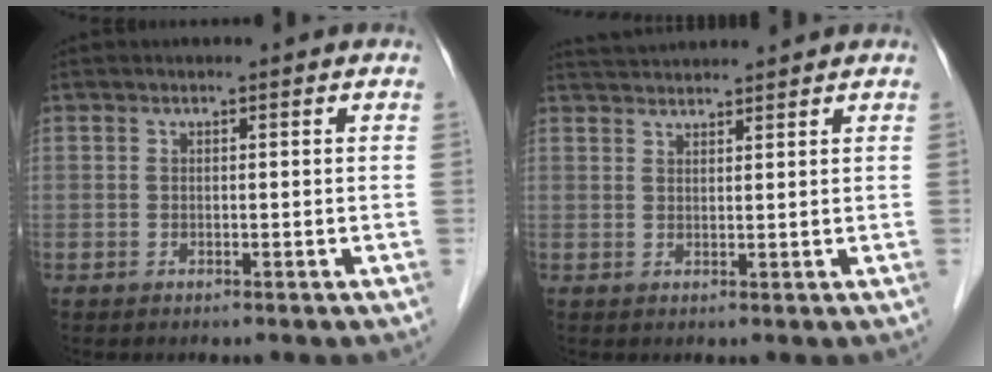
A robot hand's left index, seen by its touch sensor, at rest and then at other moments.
{"total": 5.0, "force": [4.9, -0.2, 1.0], "torque": [-0.020, 0.036, 0.082]}